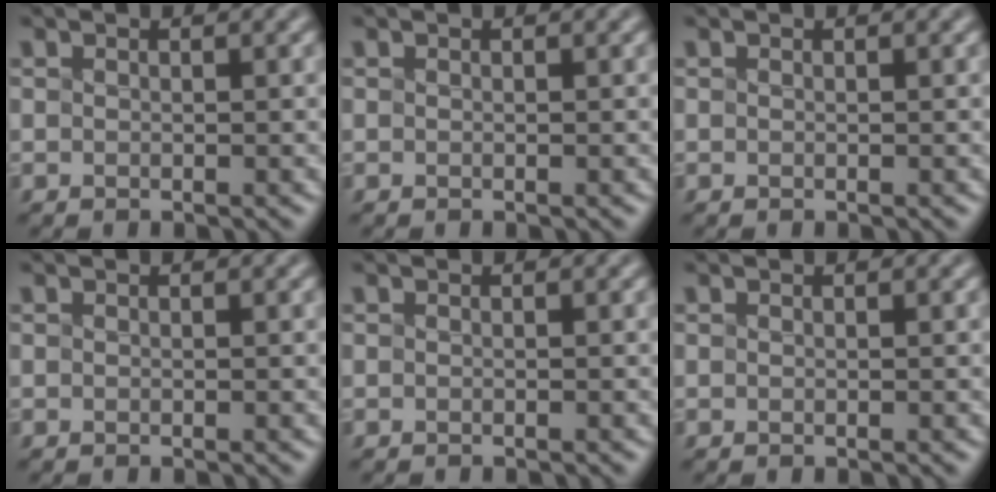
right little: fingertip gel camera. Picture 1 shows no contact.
{"total": 0.0}
{"total": 0.0}
{"total": 0.0}
{"total": 0.7, "force": [-0.7, 0.1, 0.2], "torque": [0.004, -0.002, -0.011]}
{"total": 0.0}